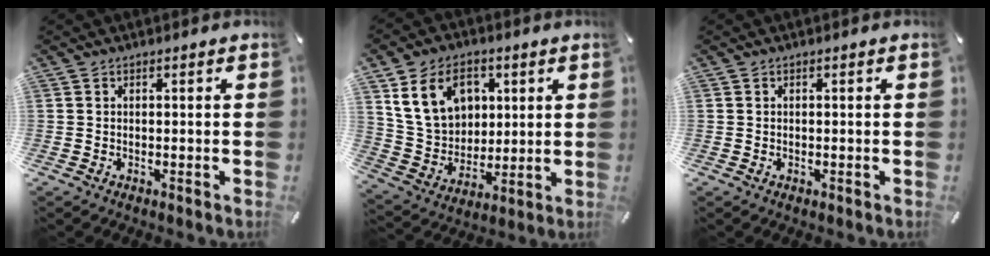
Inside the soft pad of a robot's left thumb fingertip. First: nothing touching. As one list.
[{"total": 14.0, "force": [5.3, 11.0, 6.9], "torque": [-0.143, -0.002, 0.104]}, {"total": 0.0}]